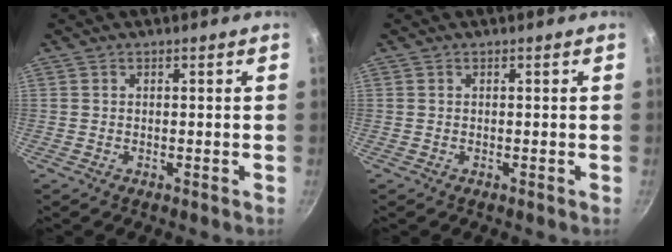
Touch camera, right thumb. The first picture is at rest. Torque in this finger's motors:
{"motor_torque": [0.00, 0.00, -0.23, 0.08, 0.01]}